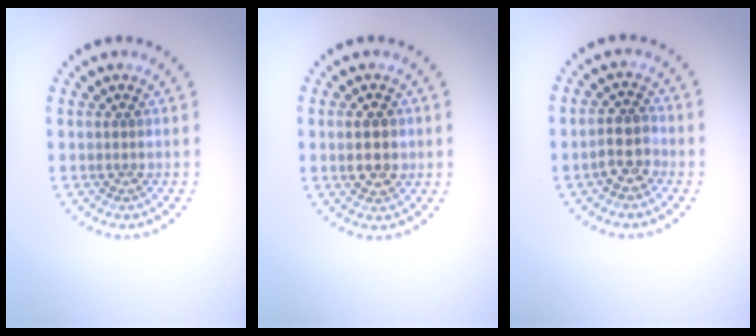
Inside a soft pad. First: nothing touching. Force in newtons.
{"total": 2.8, "press": 2.8, "slide": 0.2}
{"total": 2.7, "press": 2.5, "slide": 0.9}